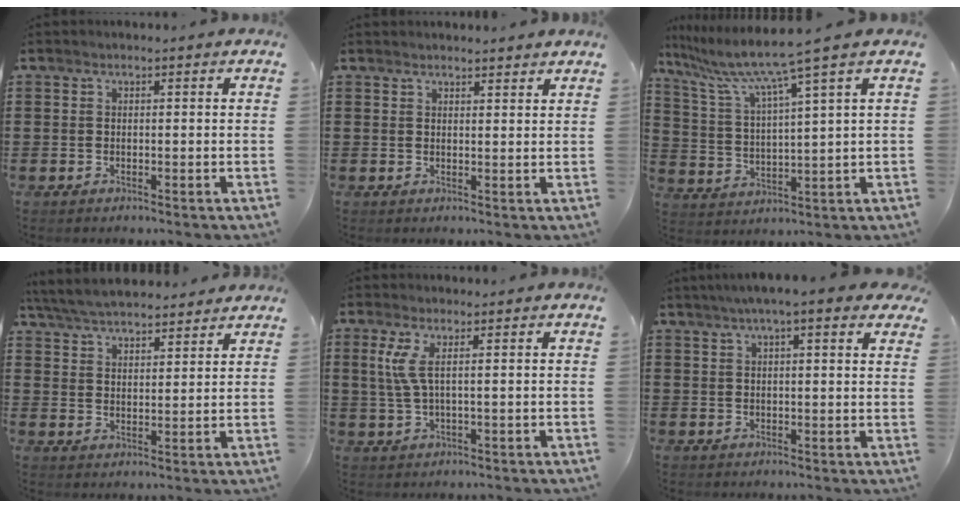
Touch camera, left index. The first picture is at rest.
{"total": 1.6, "force": [1.6, 0.0, -0.1], "torque": [-0.002, 0.001, 0.031]}
{"total": 7.9, "force": [5.9, -0.9, 5.2], "torque": [-0.125, -0.037, 0.094]}
{"total": 5.7, "force": [5.5, 0.9, 1.3], "torque": [-0.049, -0.018, 0.099]}
{"total": 3.7, "force": [1.0, 0.4, 3.6], "torque": [-0.097, -0.013, 0.010]}
{"total": 4.7, "force": [3.5, 0.4, 3.2], "torque": [-0.072, 0.003, 0.061]}